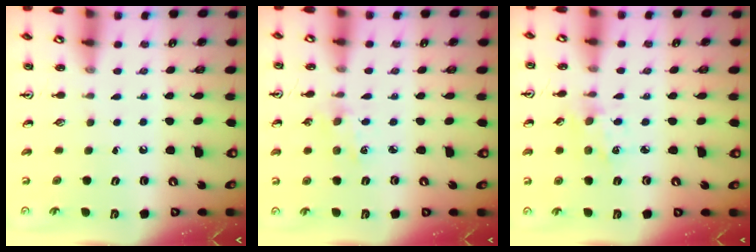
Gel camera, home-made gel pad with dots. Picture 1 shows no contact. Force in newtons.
{"total": 2.5, "press": 2.5, "slide": 0.4}
{"total": 1.6, "press": 1.6, "slide": 0.0}